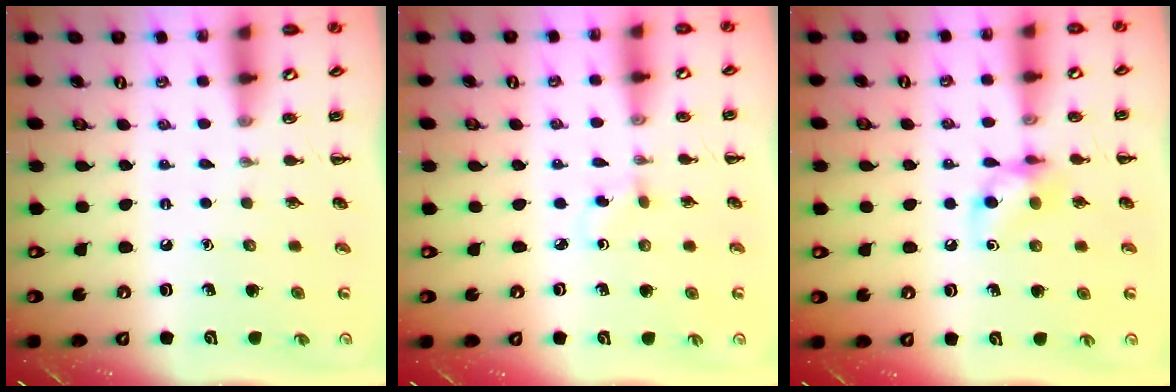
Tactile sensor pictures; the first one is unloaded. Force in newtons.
{"total": 1.2, "press": 1.0, "slide": 0.8}
{"total": 8.7, "press": 8.7, "slide": 0.5}